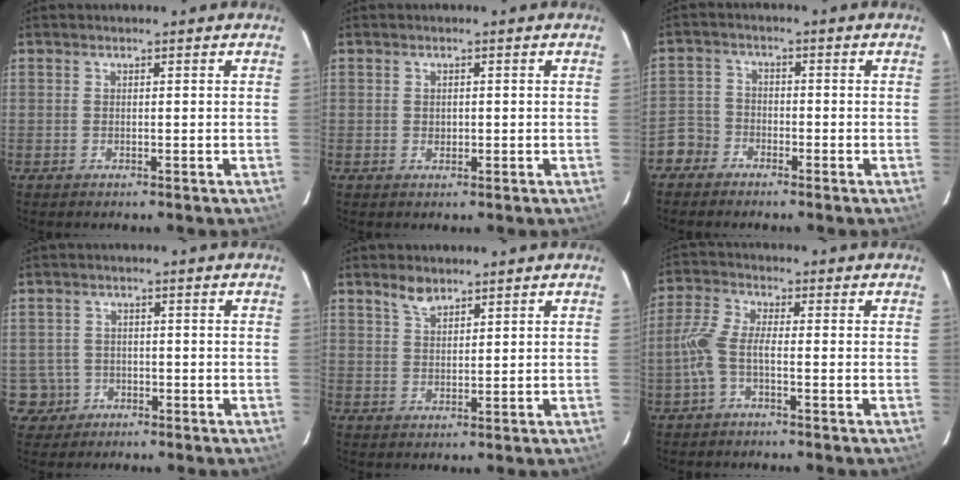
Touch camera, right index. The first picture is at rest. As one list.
[{"total": 1.2, "force": [-0.1, 1.0, 0.5], "torque": [-0.006, 0.001, -0.001]}, {"total": 4.6, "force": [-3.3, 3.3, 0.1], "torque": [-0.007, 0.017, -0.073]}, {"total": 4.2, "force": [-1.5, 3.9, 0.0], "torque": [-0.006, 0.018, -0.024]}, {"total": 3.2, "force": [2.6, 1.3, 1.5], "torque": [-0.026, 0.005, 0.050]}, {"total": 5.4, "force": [-1.8, 1.5, 4.9], "torque": [-0.120, 0.009, -0.040]}]